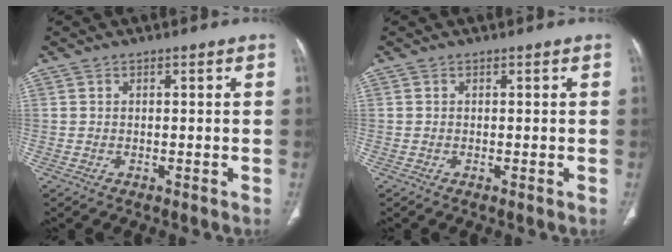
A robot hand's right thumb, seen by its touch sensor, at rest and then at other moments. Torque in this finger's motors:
{"motor_torque": [-0.03, -0.15, -0.13, 0.36, 0.02]}